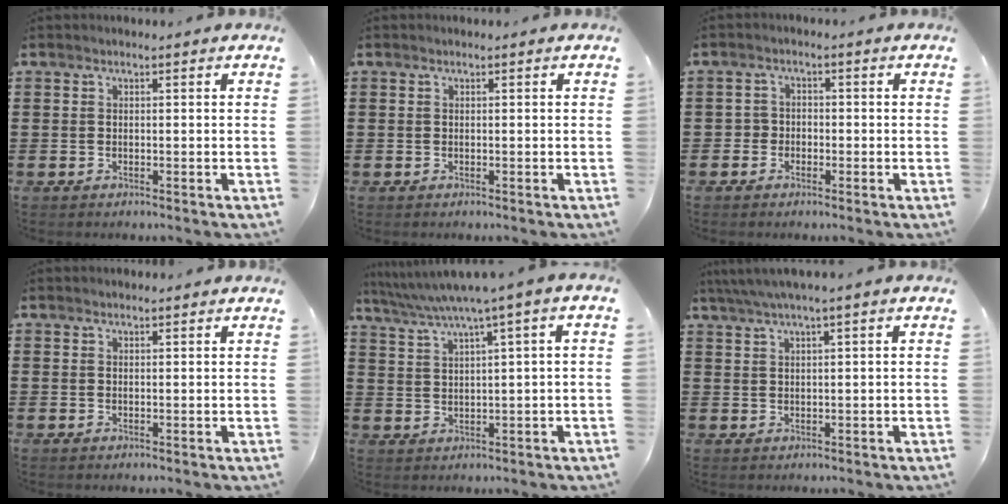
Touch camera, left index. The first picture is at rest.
{"total": 0.0}
{"total": 1.8, "force": [-1.0, 1.5, 0.2], "torque": [-0.011, 0.004, -0.024]}
{"total": 0.7, "force": [0.6, 0.1, 0.2], "torque": [-0.005, 0.000, 0.013]}
{"total": 4.3, "force": [2.3, -0.4, 3.6], "torque": [-0.076, -0.016, 0.035]}
{"total": 2.1, "force": [1.1, -0.1, 1.8], "torque": [-0.034, 0.000, 0.019]}